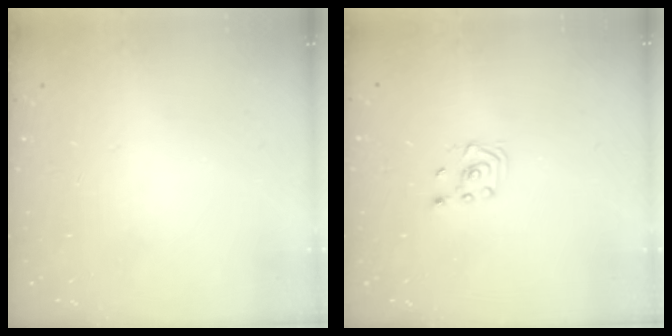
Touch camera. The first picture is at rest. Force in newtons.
{"total": 2.3, "press": 2.2, "slide": 0.8}